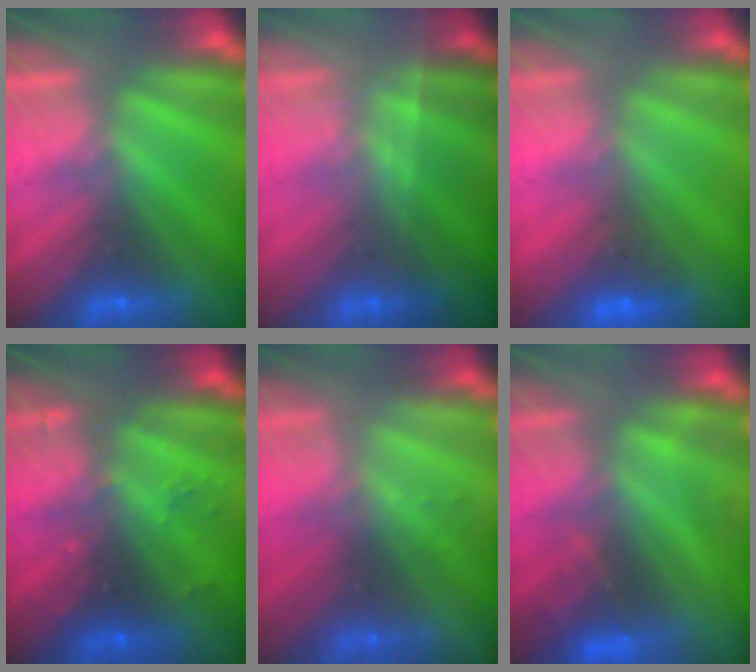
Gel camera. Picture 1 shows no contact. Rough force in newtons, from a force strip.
{"total": 1.7}
{"total": 5.0}
{"total": 2.4}
{"total": 2.3}
{"total": 4.8}